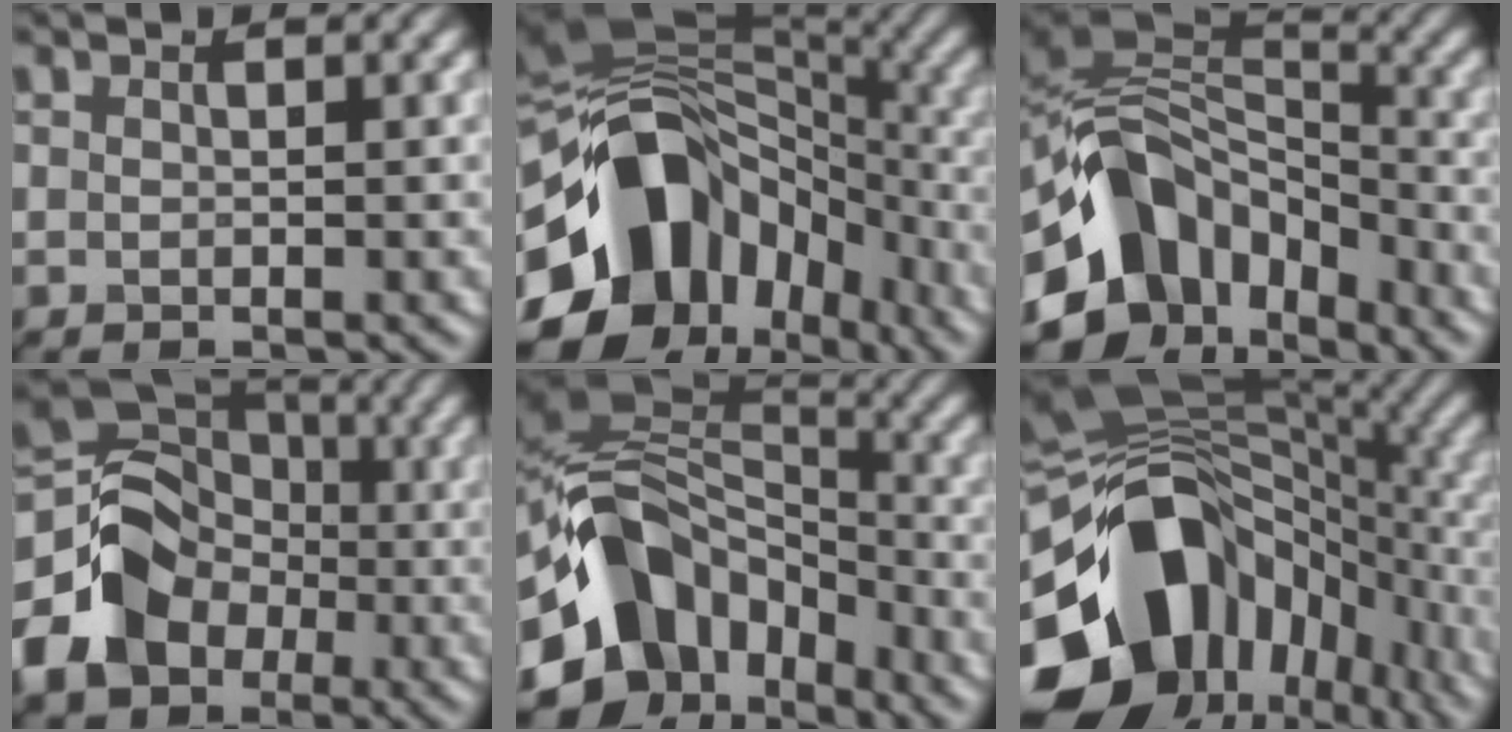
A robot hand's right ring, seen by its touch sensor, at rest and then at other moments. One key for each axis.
{"total": 15.5, "fx": -4.0, "fy": 11.4, "fz": 9.7, "tx": -0.167, "ty": -0.002, "tz": -0.068}
{"total": 11.0, "fx": -5.3, "fy": 7.6, "fz": 5.9, "tx": -0.097, "ty": 0.020, "tz": -0.118}
{"total": 9.1, "fx": -3.1, "fy": 7.4, "fz": 4.4, "tx": -0.071, "ty": 0.001, "tz": -0.061}
{"total": 11.7, "fx": -4.8, "fy": 8.6, "fz": 6.3, "tx": -0.115, "ty": 0.016, "tz": -0.107}
{"total": 16.7, "fx": -5.0, "fy": 12.0, "fz": 10.5, "tx": -0.208, "ty": -0.018, "tz": -0.081}